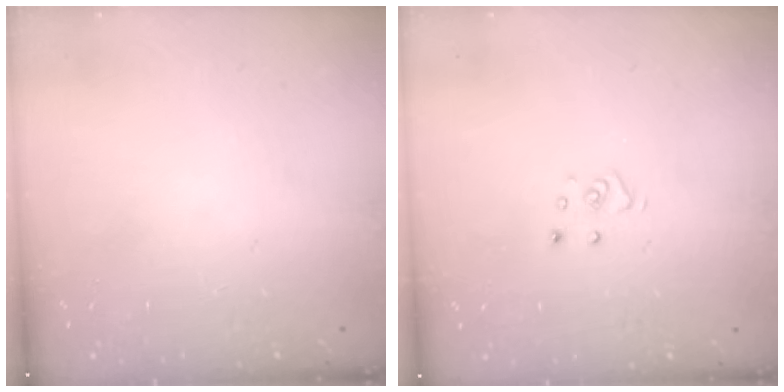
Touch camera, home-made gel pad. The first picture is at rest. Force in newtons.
{"total": 3.6, "press": 3.6, "slide": 0.2}